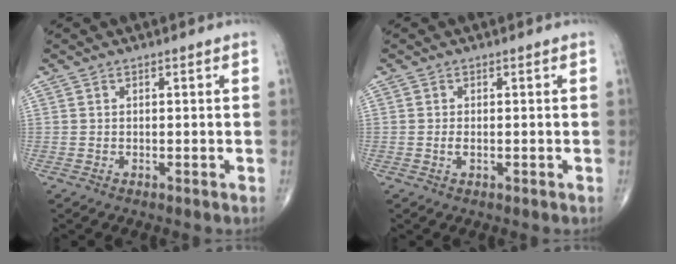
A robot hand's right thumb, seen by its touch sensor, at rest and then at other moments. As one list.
[{"total": 0.9, "force": [-0.1, 0.4, 0.8], "torque": [-0.018, -0.002, -0.003]}]